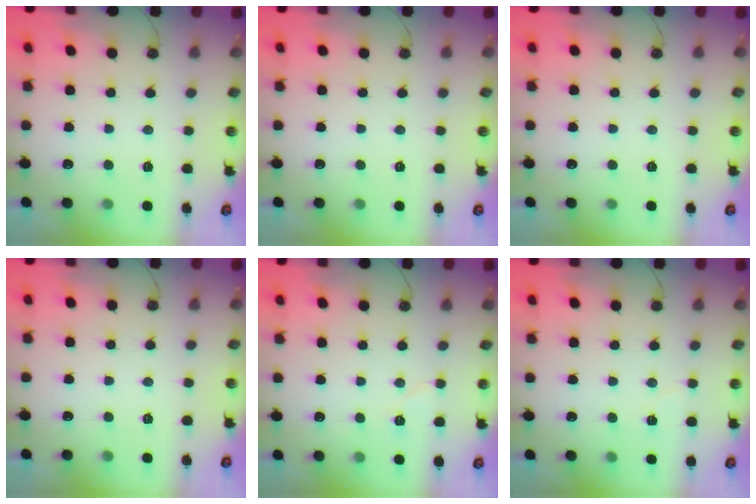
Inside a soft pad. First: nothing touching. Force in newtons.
{"total": 0.0}
{"total": 0.0}
{"total": 0.0}
{"total": 5.0, "press": 4.6, "slide": 1.8}
{"total": 3.9, "press": 3.2, "slide": 2.3}